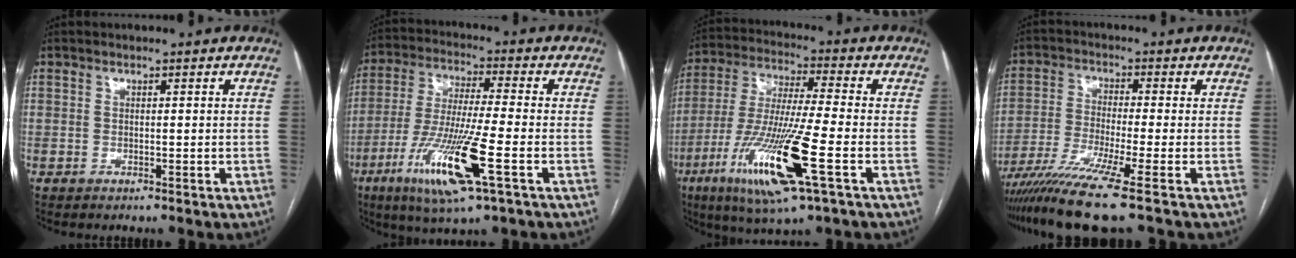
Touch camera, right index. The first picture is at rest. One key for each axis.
{"total": 15.0, "fx": -6.0, "fy": 0.8, "fz": 13.8, "tx": -0.280, "ty": -0.027, "tz": -0.108}
{"total": 17.3, "fx": -6.6, "fy": 0.9, "fz": 15.9, "tx": -0.332, "ty": -0.031, "tz": -0.121}
{"total": 10.9, "fx": -7.7, "fy": -1.9, "fz": 7.4, "tx": -0.134, "ty": -0.032, "tz": -0.134}